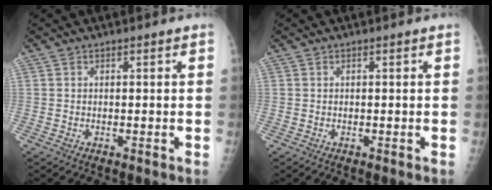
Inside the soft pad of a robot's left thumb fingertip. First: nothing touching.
{"total": 0.0}